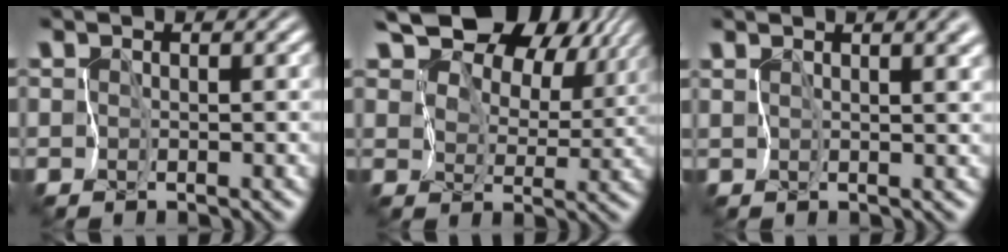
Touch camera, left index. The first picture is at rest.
{"total": 11.8, "force": [7.2, 7.1, 6.2], "torque": [-0.118, 0.031, 0.113]}
{"total": 6.2, "force": [3.4, 2.6, 4.5], "torque": [-0.071, 0.025, 0.049]}